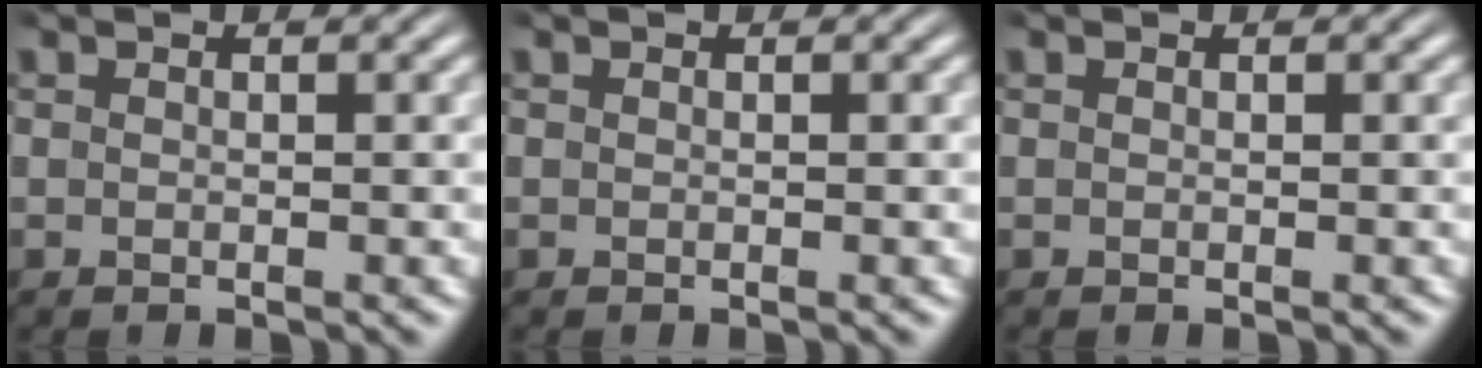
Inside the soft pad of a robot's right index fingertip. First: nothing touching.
{"total": 0.0}
{"total": 0.0}